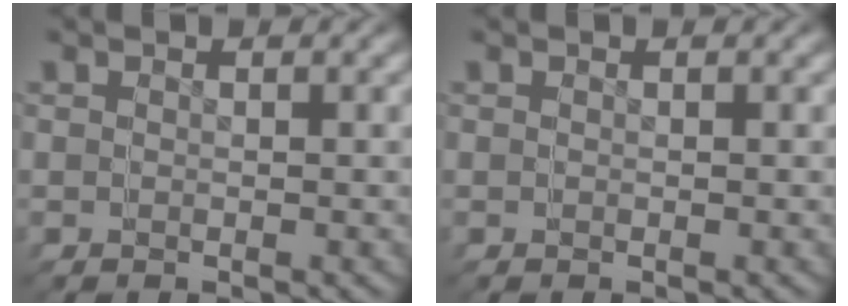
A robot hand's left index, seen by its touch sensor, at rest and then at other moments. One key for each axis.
{"total": 0.0}